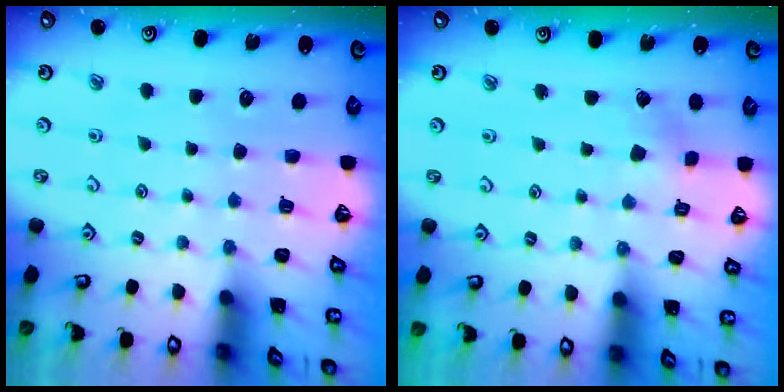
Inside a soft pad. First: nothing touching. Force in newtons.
{"total": 2.9, "press": 2.9, "slide": 0.2}